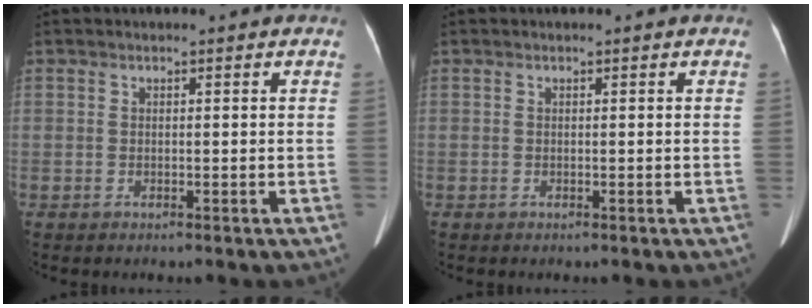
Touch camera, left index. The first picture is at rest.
{"total": 0.0}